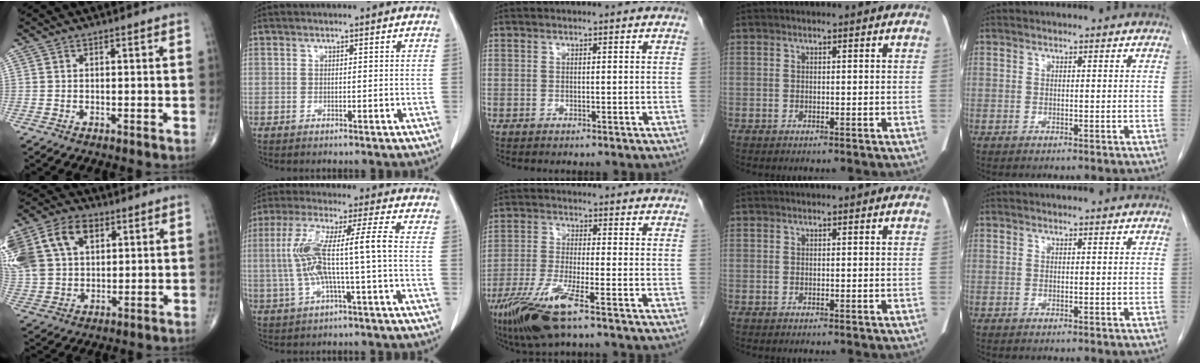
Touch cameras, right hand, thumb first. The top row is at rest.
{"thumb": {"total": 22.4, "force": [7.9, 15.7, 13.9], "torque": [-0.328, 0.041, 0.157]}, "index": {"total": 11.0, "force": [-1.0, 0.1, 11.0], "torque": [-0.224, 0.028, -0.019]}, "middle": {"total": 8.9, "force": [-5.4, 0.6, 7.1], "torque": [-0.149, -0.022, -0.104]}}